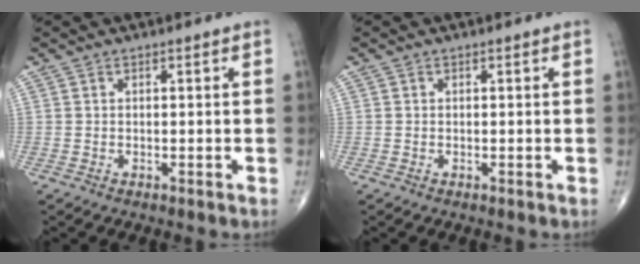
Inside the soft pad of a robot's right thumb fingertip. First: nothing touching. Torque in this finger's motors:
{"motor_torque": [-0.13, 0.24, -0.18, -0.18, 0.00]}